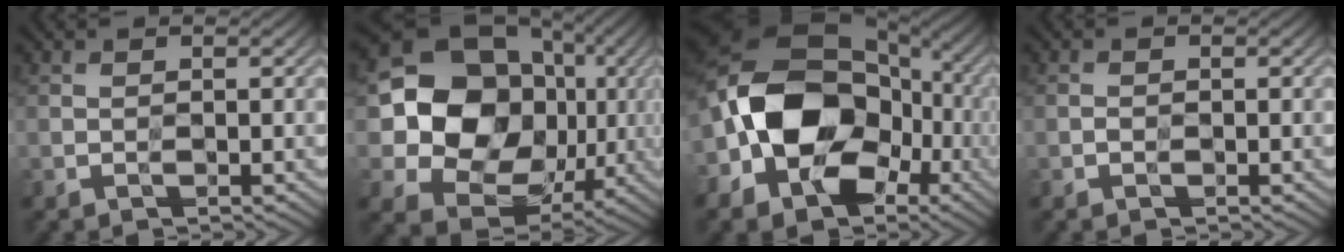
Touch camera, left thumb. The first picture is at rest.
{"total": 16.3, "force": [1.2, 13.9, 8.4], "torque": [-0.183, -0.014, 0.019]}
{"total": 15.9, "force": [-3.7, 11.5, 10.3], "torque": [-0.182, -0.004, -0.075]}
{"total": 0.6, "force": [-0.3, 0.4, 0.3], "torque": [-0.007, 0.000, -0.007]}